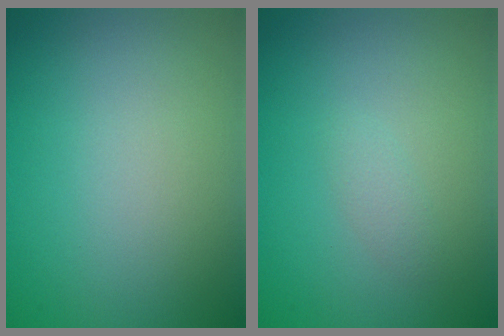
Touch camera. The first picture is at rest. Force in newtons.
{"total": 0.9, "press": 0.9, "slide": 0.0}